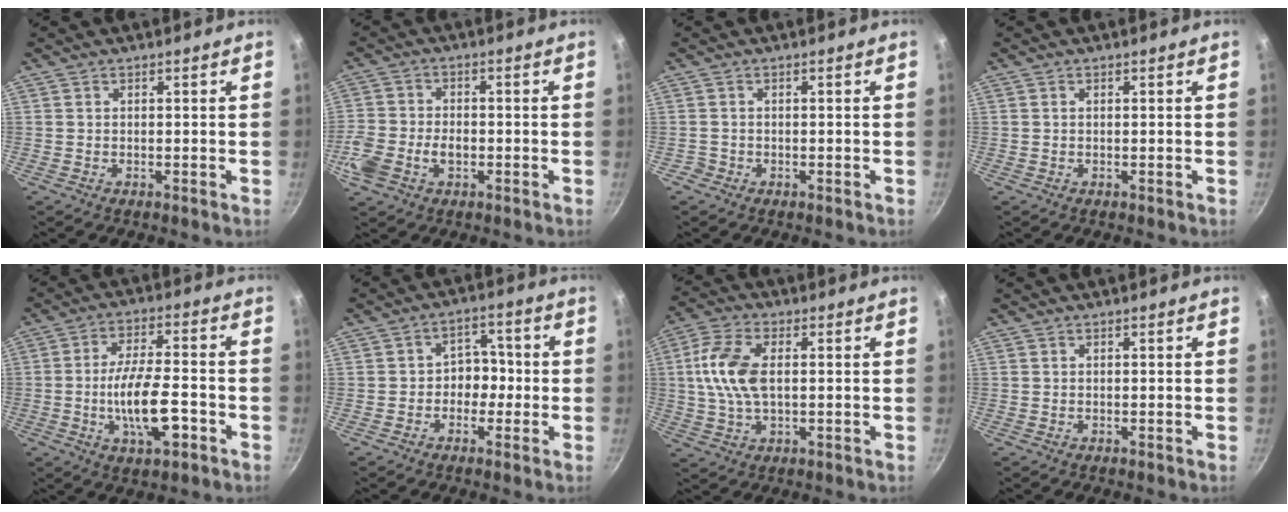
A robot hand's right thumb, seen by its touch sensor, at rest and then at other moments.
{"total": 9.3, "force": [-3.0, 6.3, 6.1], "torque": [-0.122, 0.021, -0.065]}
{"total": 1.1, "force": [-0.6, 0.9, 0.0], "torque": [0.001, 0.007, -0.012]}
{"total": 0.0}
{"total": 12.2, "force": [-3.9, 4.5, 10.7], "torque": [-0.181, 0.023, -0.067]}
{"total": 5.5, "force": [-1.2, 4.5, 2.9], "torque": [0.011, 0.024, -0.027]}
{"total": 10.6, "force": [1.0, 5.9, 8.8], "torque": [-0.174, 0.015, 0.011]}
{"total": 0.0}